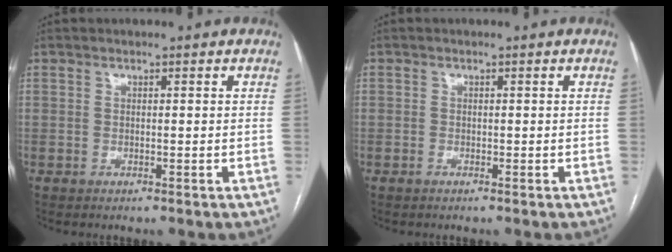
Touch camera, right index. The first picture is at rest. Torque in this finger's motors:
{"motor_torque": [-1.89, 0.03, -0.52, -0.19]}